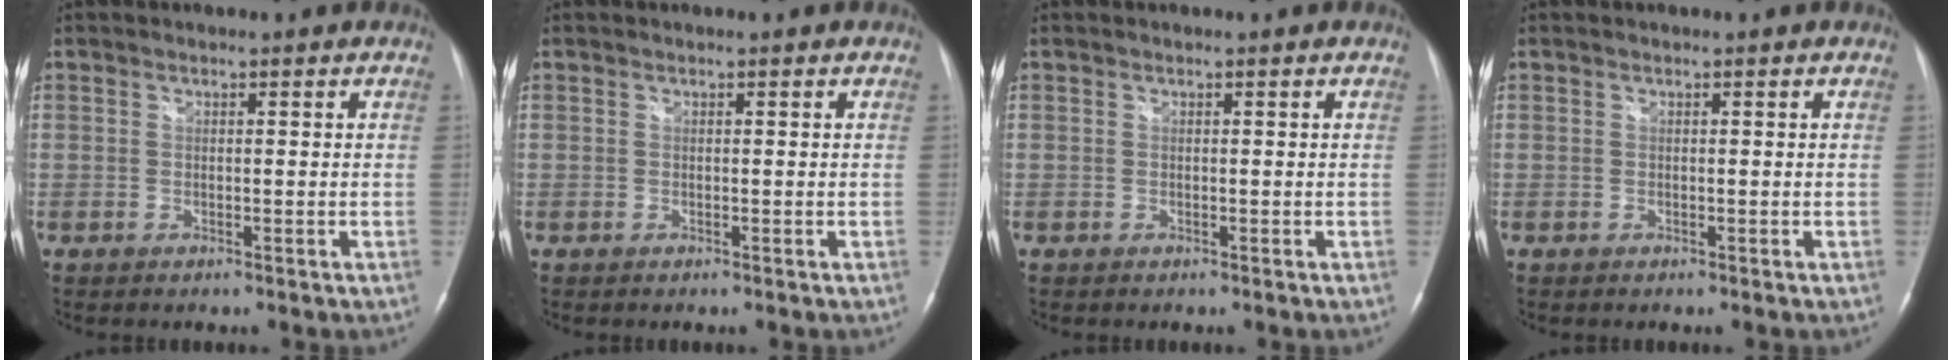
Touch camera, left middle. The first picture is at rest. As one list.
[{"total": 0.0}, {"total": 0.0}, {"total": 0.0}]